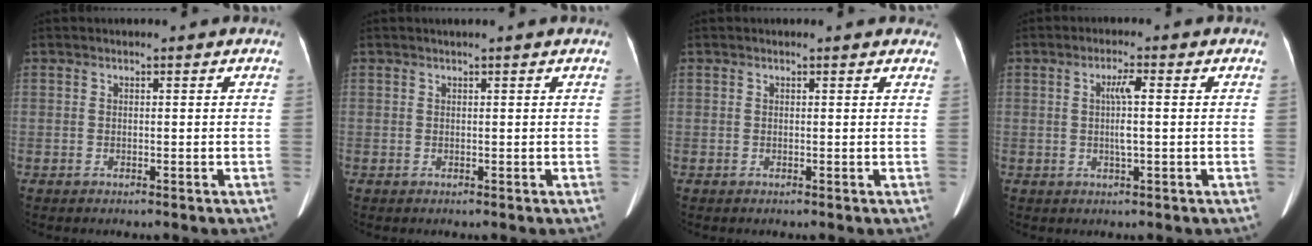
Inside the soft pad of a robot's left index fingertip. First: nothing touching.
{"total": 1.1, "force": [0.9, -0.2, 0.6], "torque": [-0.011, 0.010, 0.022]}
{"total": 2.3, "force": [2.0, 0.8, 0.6], "torque": [-0.005, 0.003, 0.005]}
{"total": 3.5, "force": [0.3, 0.1, 3.5], "torque": [-0.068, 0.004, 0.007]}